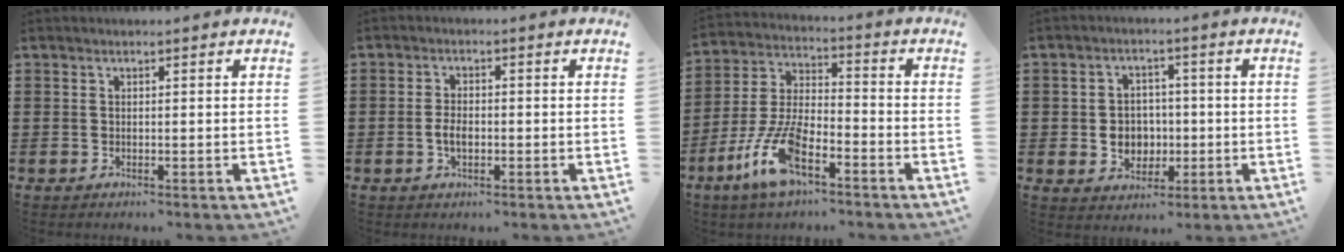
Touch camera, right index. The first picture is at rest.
{"total": 3.0, "force": [-0.6, 1.5, 2.5], "torque": [-0.055, -0.001, -0.013]}
{"total": 10.2, "force": [-5.9, 3.2, 7.6], "torque": [-0.191, -0.011, -0.118]}
{"total": 4.9, "force": [-0.6, 4.4, 2.0], "torque": [-0.035, 0.004, -0.015]}